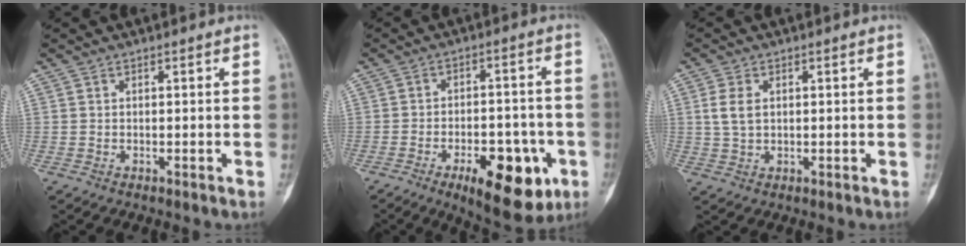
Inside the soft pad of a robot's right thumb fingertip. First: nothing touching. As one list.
[{"total": 15.7, "force": [-6.9, 7.0, 12.3], "torque": [-0.144, 0.024, -0.089]}, {"total": 4.1, "force": [0.8, 2.6, 3.1], "torque": [-0.067, 0.002, 0.017]}]